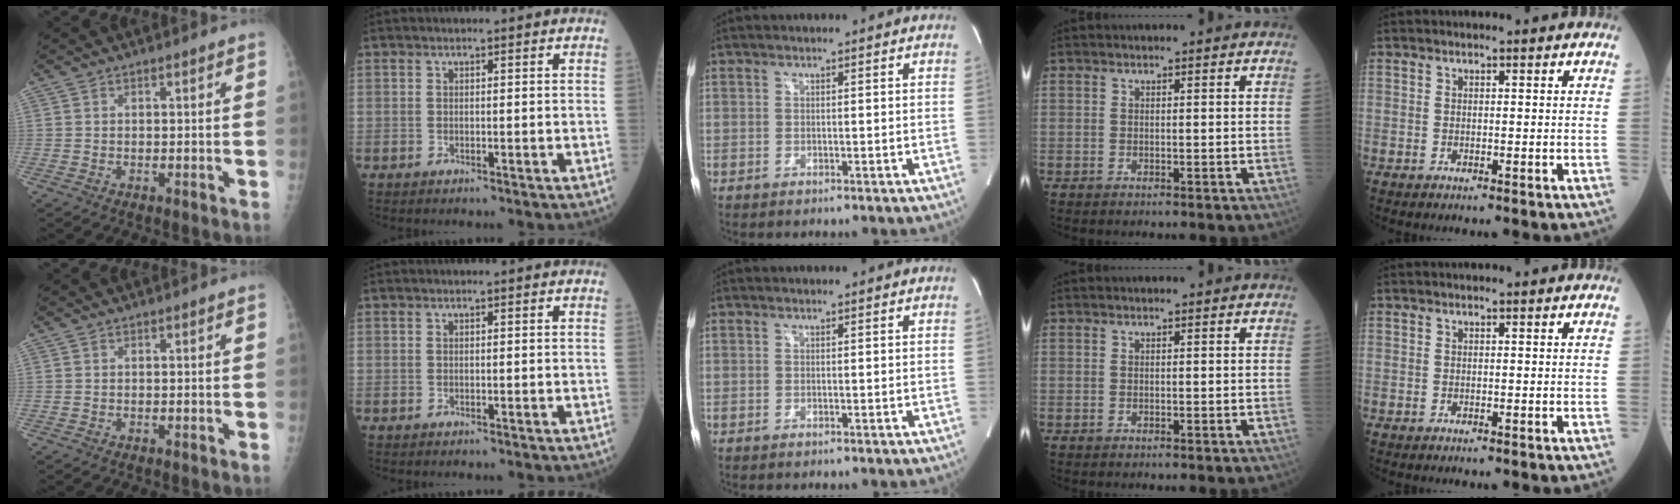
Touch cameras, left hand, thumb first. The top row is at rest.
{}